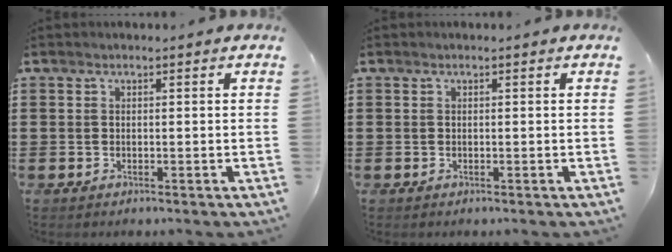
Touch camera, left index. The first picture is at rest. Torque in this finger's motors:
{"motor_torque": [0.00, 0.00, -0.01, 0.01]}